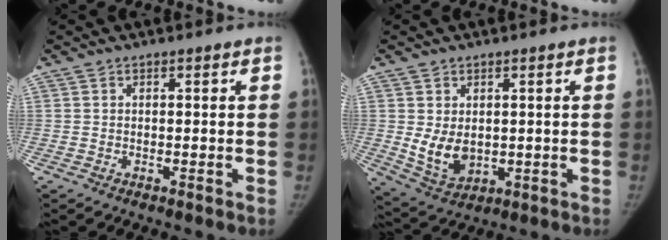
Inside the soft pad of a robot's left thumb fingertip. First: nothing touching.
{"total": 6.6, "force": [0.3, 4.7, 4.6], "torque": [-0.069, -0.025, 0.024]}